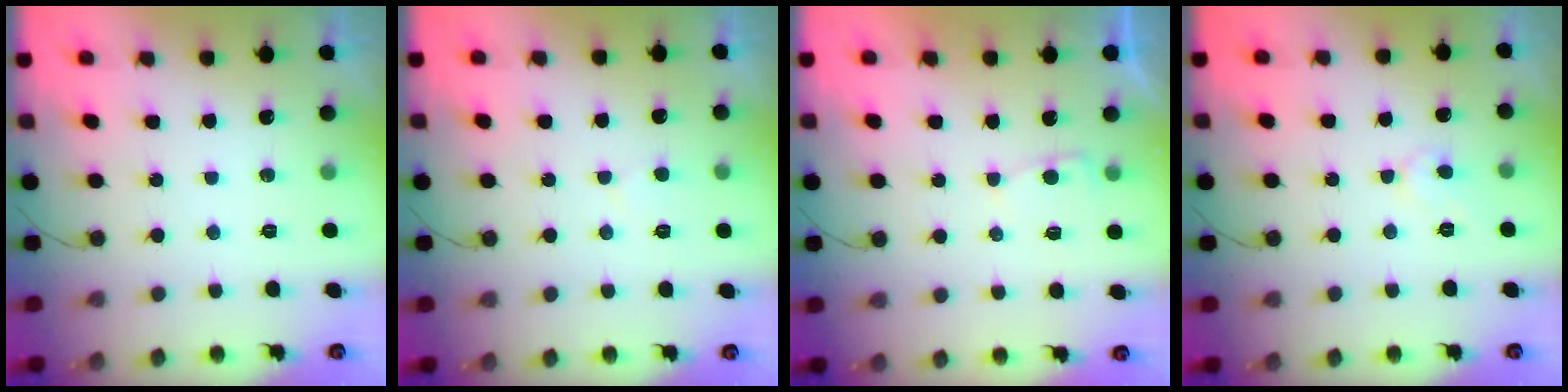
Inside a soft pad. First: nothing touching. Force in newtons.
{"total": 3.5, "press": 3.5, "slide": 0.3}
{"total": 2.3, "press": 2.3, "slide": 0.2}
{"total": 4.7, "press": 4.7, "slide": 0.5}